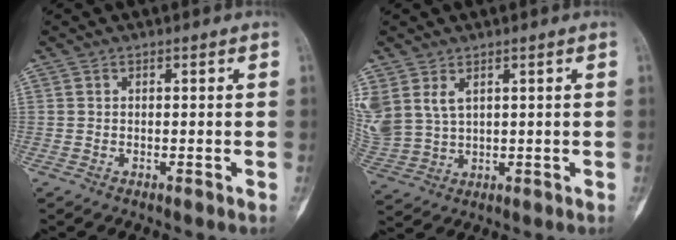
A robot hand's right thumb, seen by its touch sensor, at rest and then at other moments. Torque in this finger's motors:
{"motor_torque": [-0.33, 0.56, 0.58, 0.65, 0.07]}